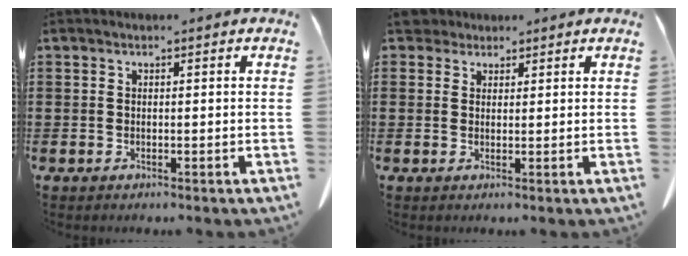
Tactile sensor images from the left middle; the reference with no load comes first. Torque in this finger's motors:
{"motor_torque": [0.01, 0.00, 0.00, 0.00]}